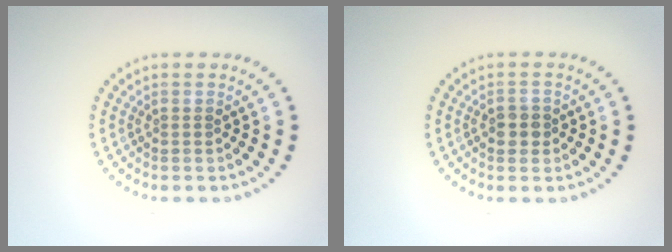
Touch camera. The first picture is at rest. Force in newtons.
{"total": 1.7, "press": 1.6, "slide": 0.6}